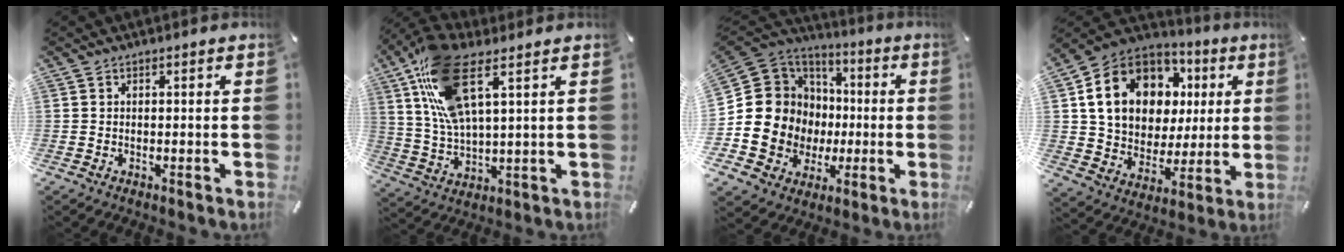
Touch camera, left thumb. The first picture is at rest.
{"total": 15.6, "force": [8.1, 5.3, 12.2], "torque": [-0.275, -0.021, 0.142]}
{"total": 14.3, "force": [-0.5, 14.0, 2.7], "torque": [-0.063, -0.023, 0.023]}
{"total": 16.6, "force": [5.2, 13.1, 8.8], "torque": [-0.162, -0.026, 0.098]}